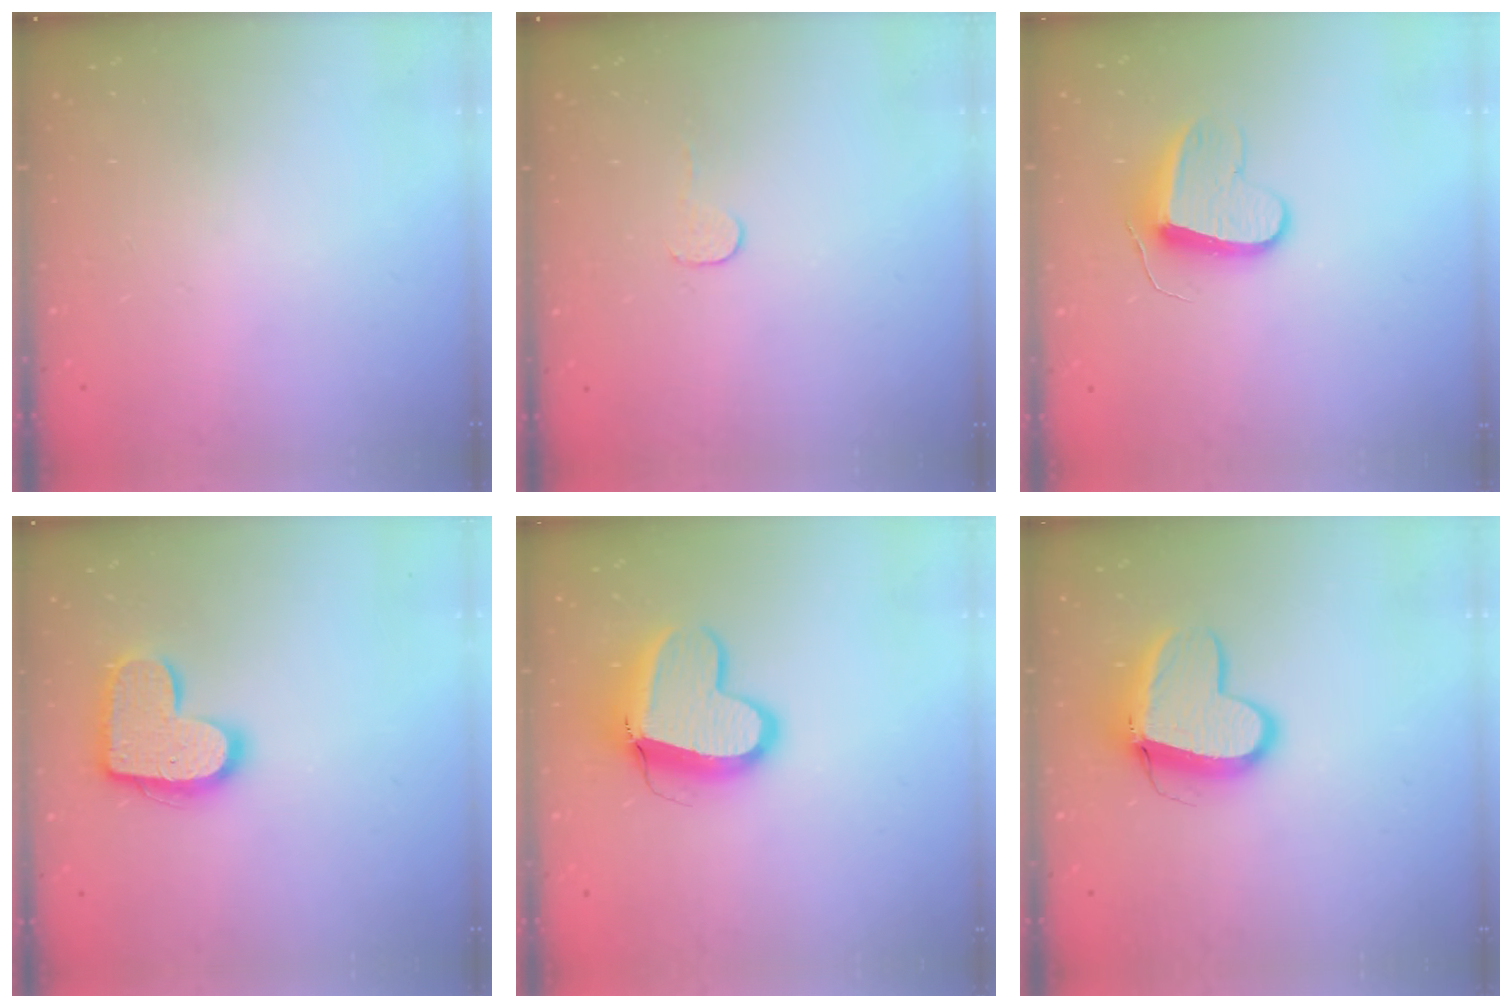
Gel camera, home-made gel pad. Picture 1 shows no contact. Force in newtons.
{"total": 3.0, "press": 3.0, "slide": 0.3}
{"total": 9.2, "press": 9.2, "slide": 0.3}
{"total": 15.0, "press": 15.0, "slide": 0.7}
{"total": 15.6, "press": 15.5, "slide": 1.5}
{"total": 11.7, "press": 11.6, "slide": 1.3}